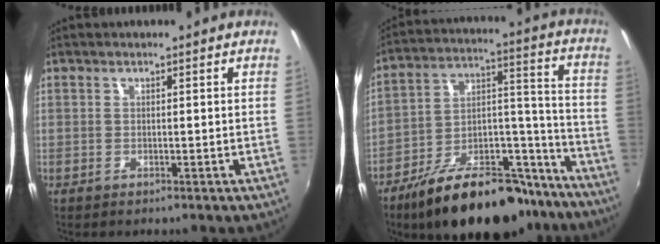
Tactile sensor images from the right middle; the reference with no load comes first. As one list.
[{"total": 24.5, "force": [-17.5, 10.8, 13.3], "torque": [-0.200, 0.044, -0.247]}]